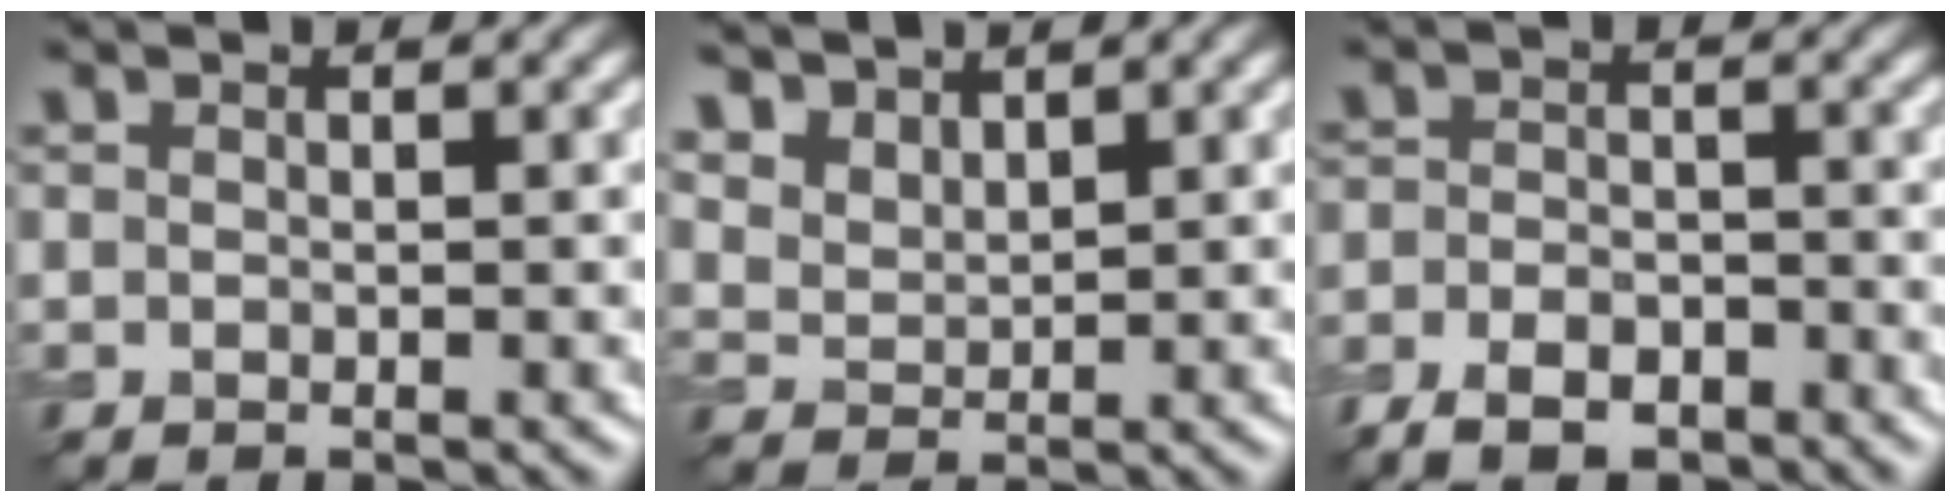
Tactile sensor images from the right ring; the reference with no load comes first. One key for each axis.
{"total": 4.2, "fx": 3.3, "fy": 2.1, "fz": 1.4, "tx": -0.050, "ty": -0.003, "tz": 0.077}
{"total": 5.2, "fx": -3.9, "fy": 2.3, "fz": 2.6, "tx": -0.037, "ty": -0.008, "tz": -0.071}